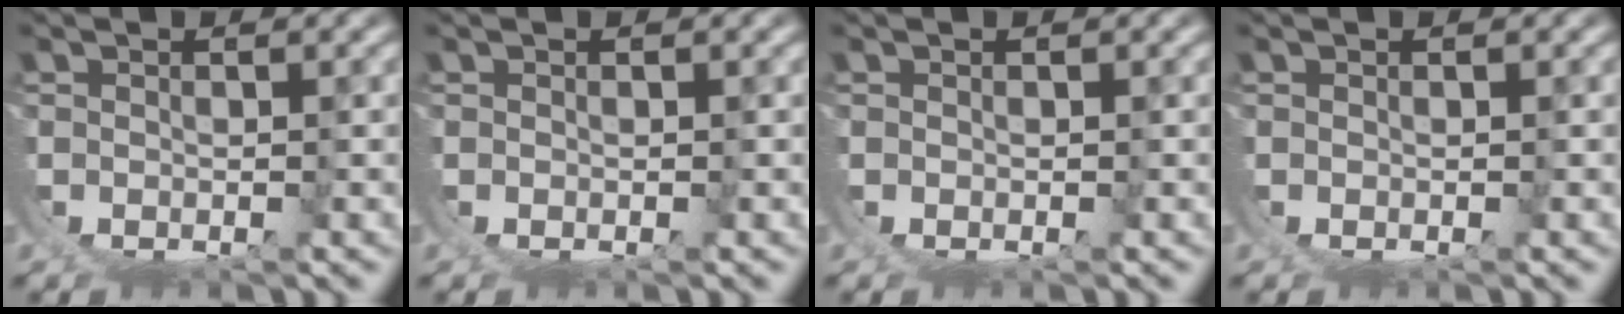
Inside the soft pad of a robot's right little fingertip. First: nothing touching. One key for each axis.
{"total": 0.0}
{"total": 0.0}
{"total": 0.0}